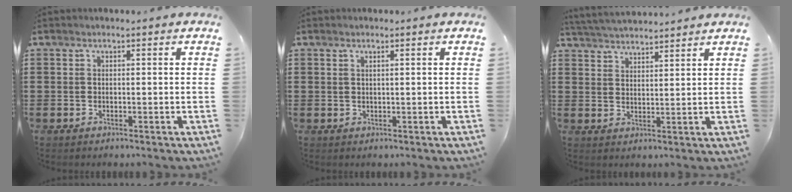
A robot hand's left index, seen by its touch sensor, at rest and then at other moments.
{"total": 0.7, "force": [0.3, -0.1, 0.6], "torque": [-0.011, -0.004, 0.006]}
{"total": 3.7, "force": [3.7, 0.0, 0.4], "torque": [-0.021, -0.014, 0.067]}